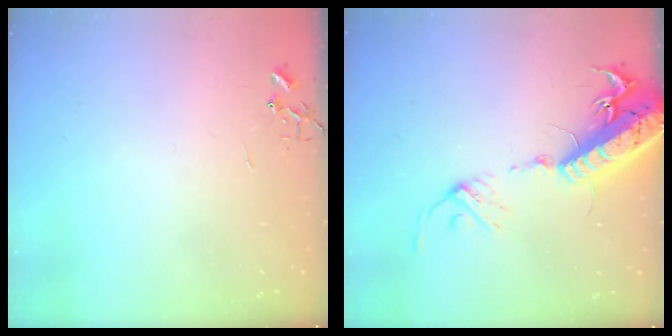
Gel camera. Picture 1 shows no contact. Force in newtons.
{"total": 20.6, "press": 20.2, "slide": 4.3}